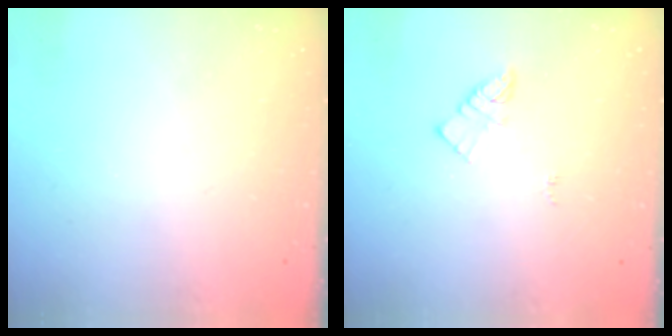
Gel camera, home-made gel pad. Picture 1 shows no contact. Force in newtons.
{"total": 3.9, "press": 3.9, "slide": 0.3}